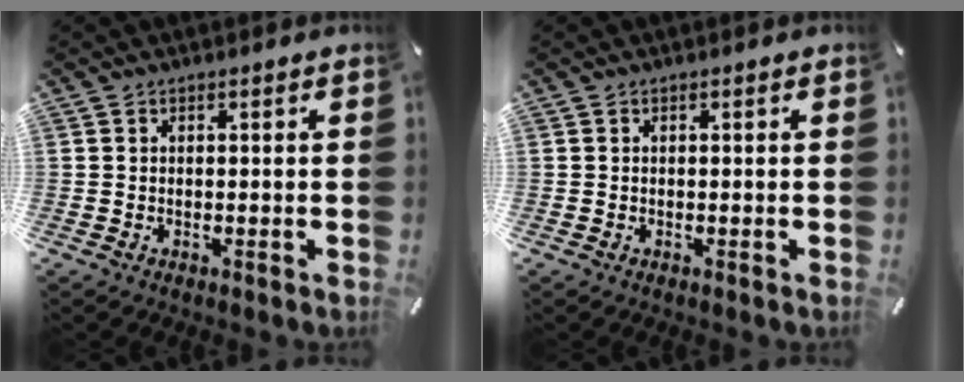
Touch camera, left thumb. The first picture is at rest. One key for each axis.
{"total": 0.0}